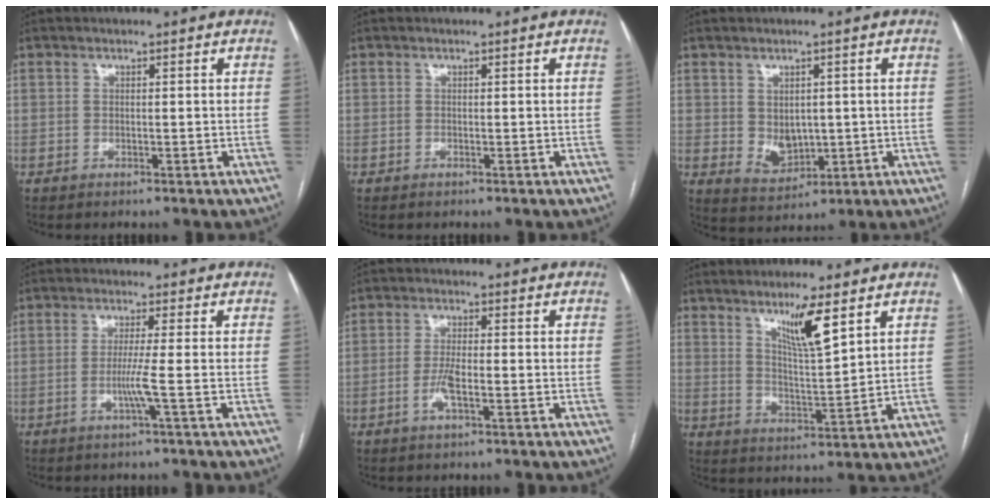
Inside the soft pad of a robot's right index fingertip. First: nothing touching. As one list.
[{"total": 0.0}, {"total": 4.9, "force": [0.3, 3.6, 3.3], "torque": [-0.058, -0.003, 0.026]}, {"total": 3.4, "force": [-0.9, -1.2, 3.1], "torque": [-0.063, -0.006, -0.018]}, {"total": 3.5, "force": [-1.2, 0.5, 3.2], "torque": [-0.067, -0.002, -0.023]}, {"total": 7.6, "force": [4.5, 0.3, 6.1], "torque": [-0.108, -0.014, 0.082]}]